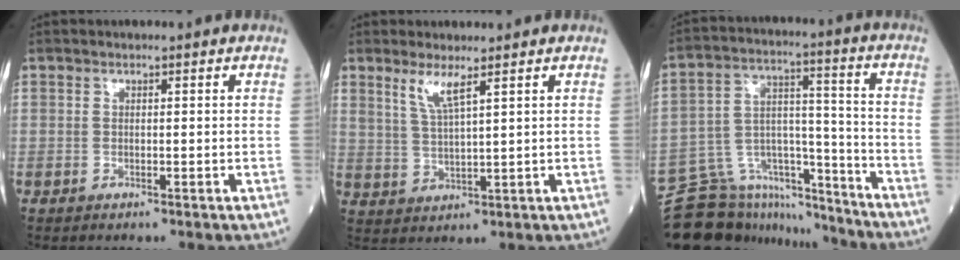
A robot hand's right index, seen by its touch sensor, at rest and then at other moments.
{"total": 4.2, "force": [2.8, 0.2, 3.1], "torque": [-0.070, -0.007, 0.063]}
{"total": 15.8, "force": [-14.5, 5.5, 2.7], "torque": [-0.050, 0.061, -0.234]}